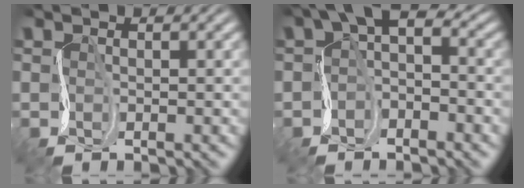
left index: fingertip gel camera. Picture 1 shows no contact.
{"total": 4.6, "force": [0.0, 2.6, 3.7], "torque": [-0.052, 0.014, -0.019]}